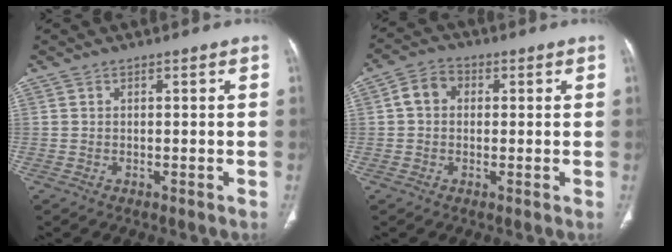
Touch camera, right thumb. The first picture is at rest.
{"total": 4.9, "force": [0.6, 3.9, 2.9], "torque": [-0.042, 0.014, 0.001]}